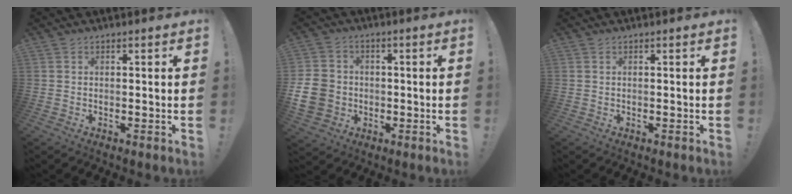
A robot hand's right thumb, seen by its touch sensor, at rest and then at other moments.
{"total": 11.8, "force": [-2.1, 10.2, 5.4], "torque": [-0.109, 0.023, -0.031]}
{"total": 0.0}